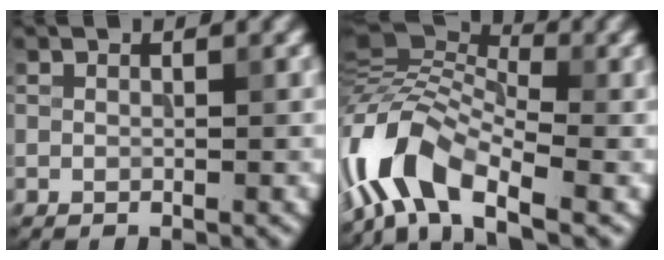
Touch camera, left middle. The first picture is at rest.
{"total": 9.2, "force": [-4.2, 4.2, 7.0], "torque": [-0.128, 0.021, -0.100]}